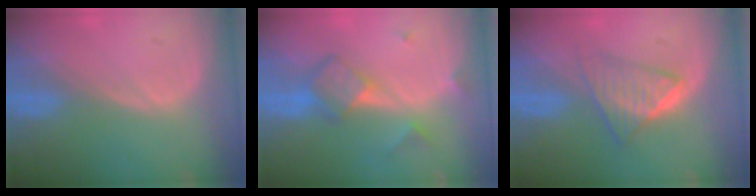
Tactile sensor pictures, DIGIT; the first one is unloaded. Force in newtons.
{"total": 5.8, "press": 5.4, "slide": 2.2}
{"total": 6.3, "press": 5.4, "slide": 3.2}